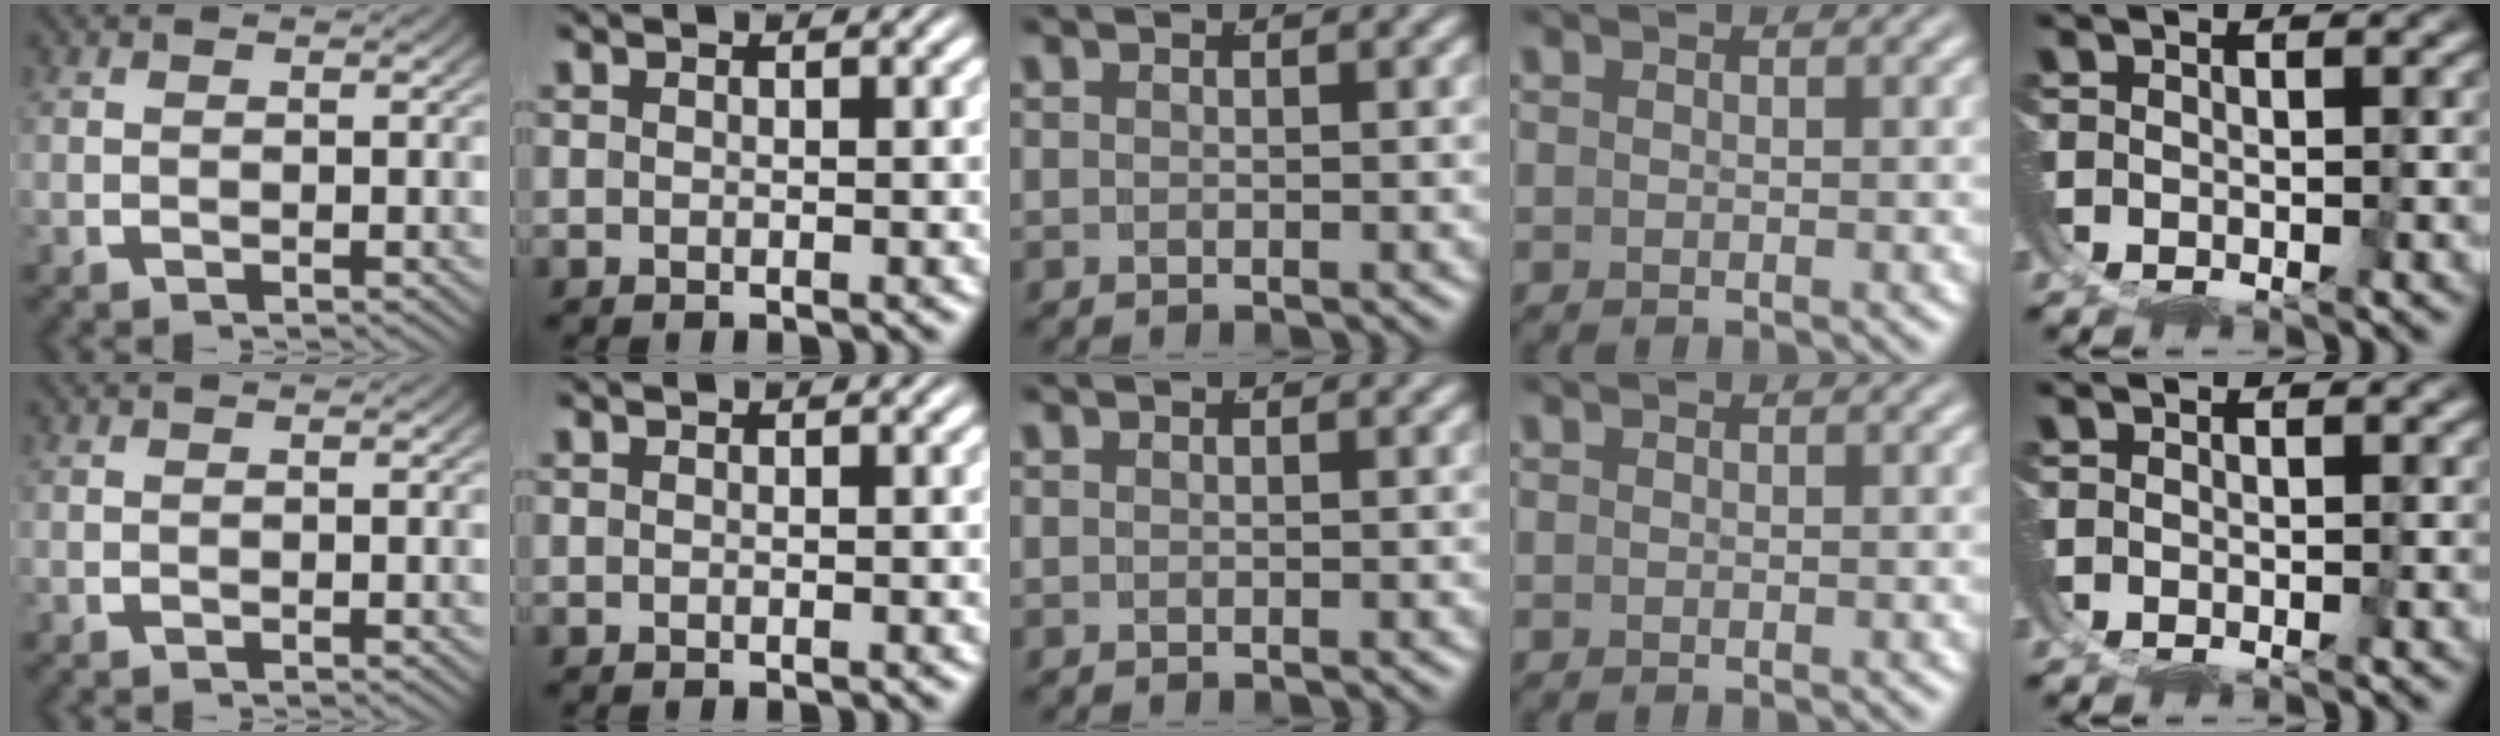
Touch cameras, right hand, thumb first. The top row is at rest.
{}